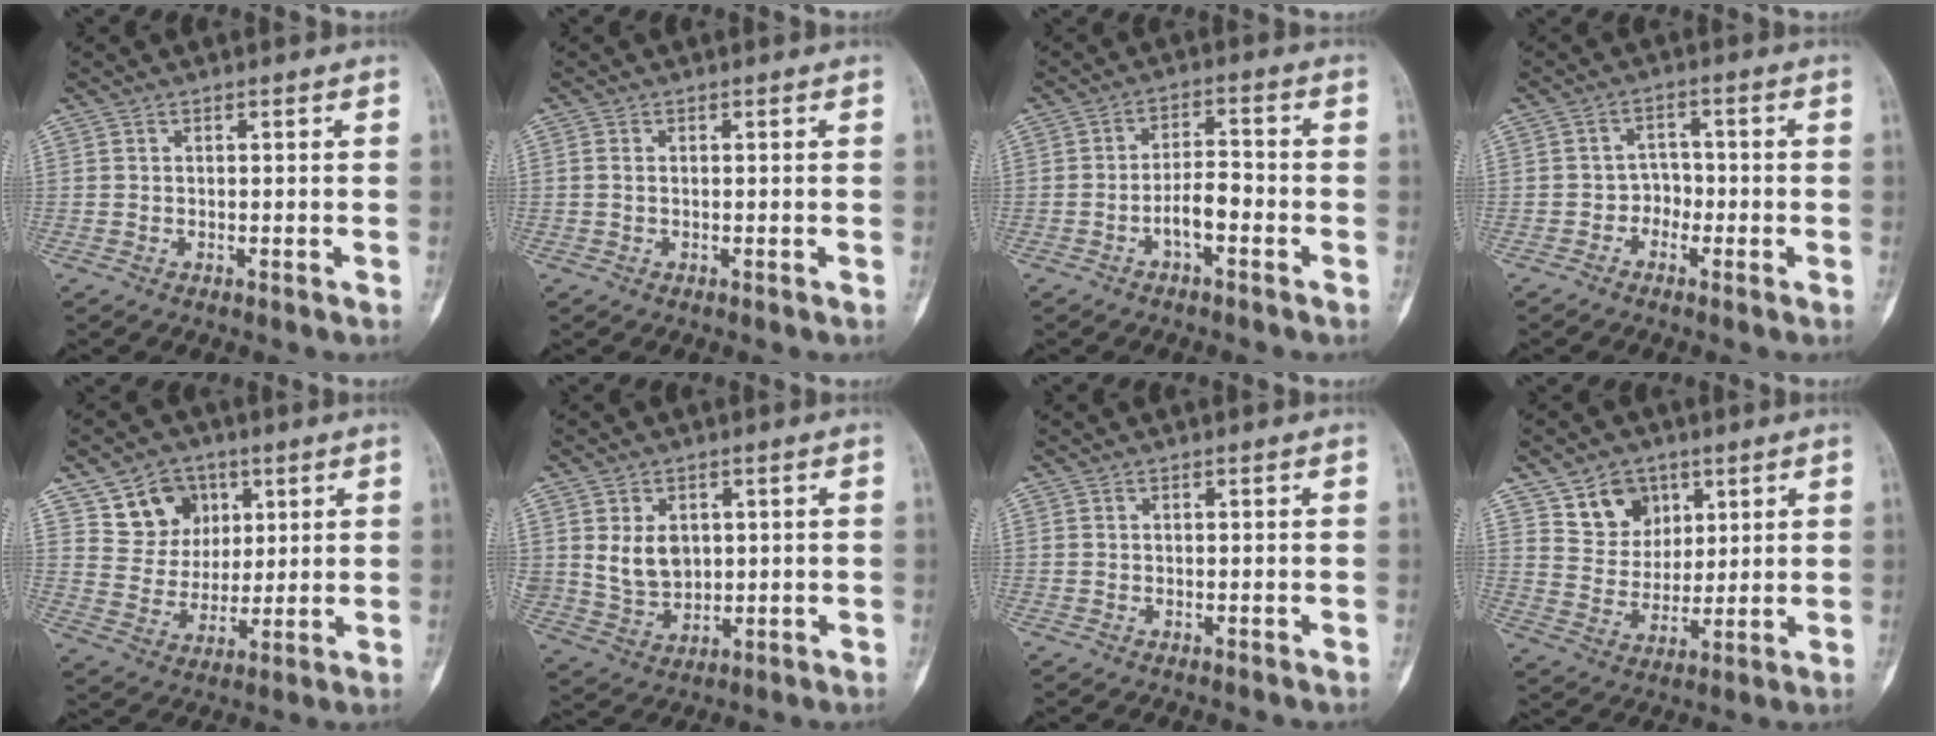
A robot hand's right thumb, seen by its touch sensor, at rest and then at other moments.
{"total": 0.7, "force": [0.0, 0.4, 0.5], "torque": [-0.014, 0.000, 0.002]}
{"total": 5.3, "force": [-2.2, 2.2, 4.3], "torque": [-0.069, 0.028, -0.039]}
{"total": 3.1, "force": [-1.5, 2.6, 0.8], "torque": [0.015, 0.017, -0.038]}
{"total": 10.8, "force": [5.4, 8.7, 3.4], "torque": [-0.018, -0.026, 0.101]}
{"total": 7.6, "force": [1.8, 5.8, 4.7], "torque": [-0.062, -0.014, 0.049]}
{"total": 0.0}
{"total": 9.3, "force": [5.2, 7.2, 2.9], "torque": [-0.016, -0.031, 0.100]}